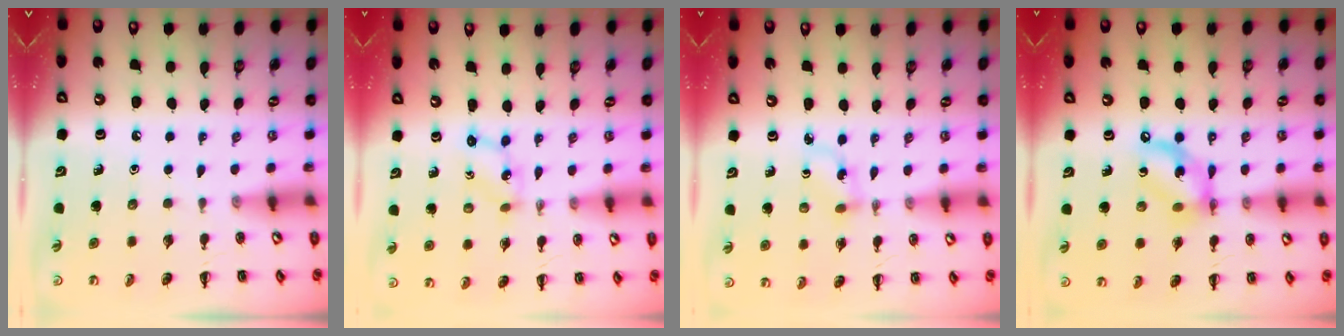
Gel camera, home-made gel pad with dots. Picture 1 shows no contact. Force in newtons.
{"total": 1.7, "press": 1.6, "slide": 0.6}
{"total": 3.1, "press": 2.8, "slide": 1.2}
{"total": 11.4, "press": 11.0, "slide": 2.8}